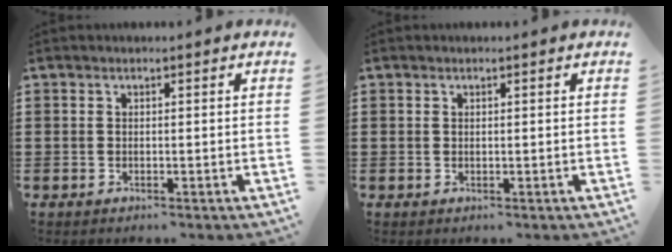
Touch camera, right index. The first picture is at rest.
{"total": 0.0}